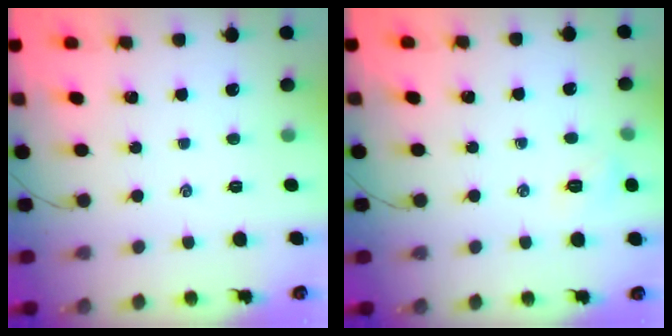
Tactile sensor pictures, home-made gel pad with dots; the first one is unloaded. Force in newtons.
{"total": 4.9, "press": 4.7, "slide": 1.2}